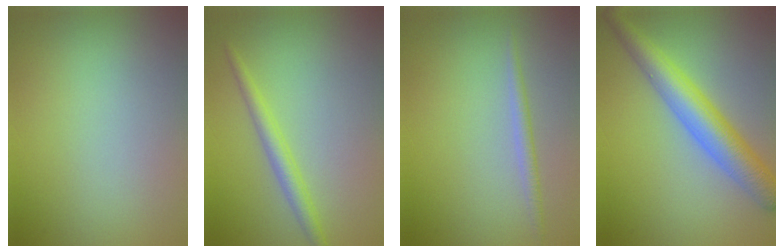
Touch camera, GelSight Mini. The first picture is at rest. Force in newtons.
{"total": 2.0, "press": 2.0, "slide": 0.1}
{"total": 1.2, "press": 1.2, "slide": 0.1}
{"total": 5.7, "press": 5.7, "slide": 0.1}